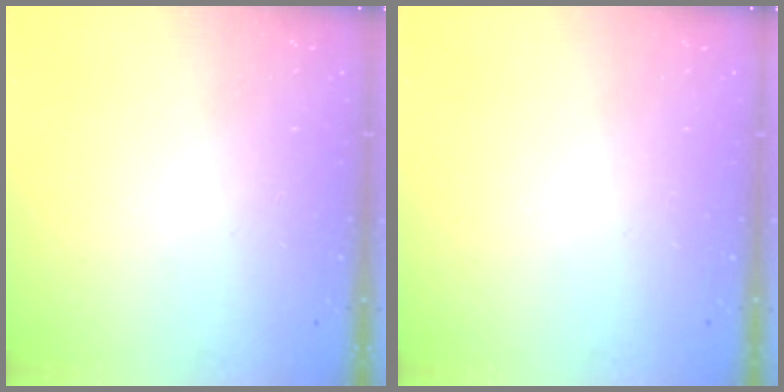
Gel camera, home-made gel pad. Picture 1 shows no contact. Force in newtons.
{"total": 0.0}